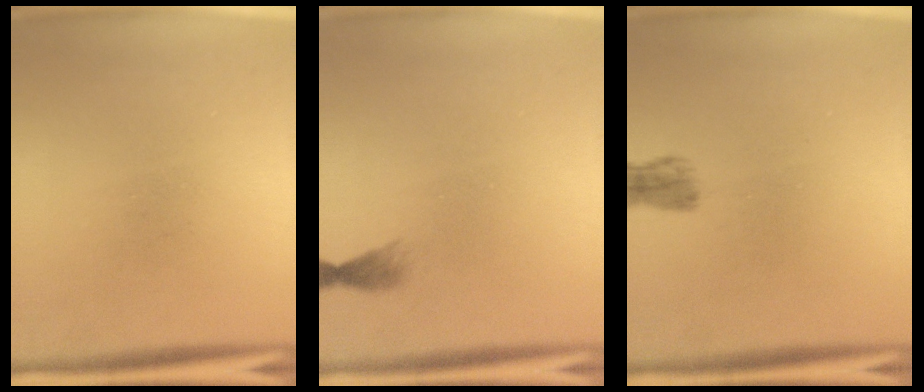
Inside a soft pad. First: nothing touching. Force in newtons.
{"total": 1.0}
{"total": 2.1}